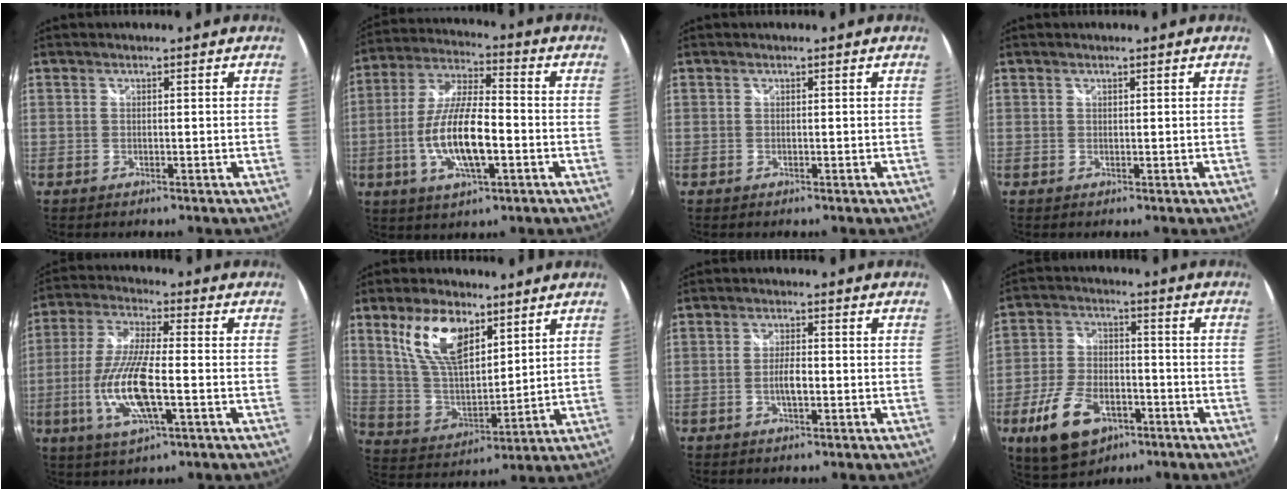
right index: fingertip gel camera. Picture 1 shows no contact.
{"total": 14.4, "force": [-3.6, 4.4, 13.3], "torque": [-0.269, -0.005, -0.066]}
{"total": 0.0}
{"total": 0.0}
{"total": 14.2, "force": [-3.5, 3.8, 13.2], "torque": [-0.276, -0.012, -0.068]}
{"total": 14.2, "force": [7.8, 6.7, 9.8], "torque": [-0.192, 0.011, 0.160]}
{"total": 3.5, "force": [-0.8, 1.0, 3.2], "torque": [-0.062, 0.000, -0.016]}
{"total": 13.8, "force": [-6.8, 7.9, 9.0], "torque": [-0.200, -0.008, -0.113]}